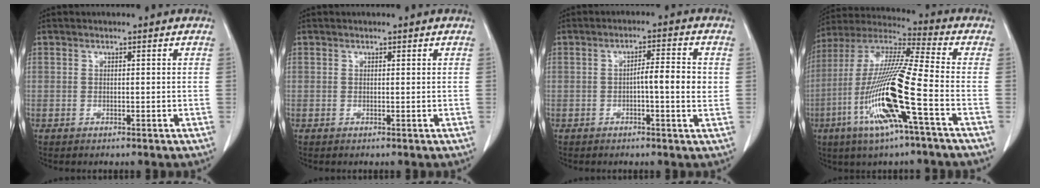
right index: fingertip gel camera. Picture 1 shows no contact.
{"total": 0.0}
{"total": 5.2, "force": [-0.2, 0.6, 5.2], "torque": [-0.079, 0.006, -0.006]}
{"total": 17.9, "force": [-6.1, 0.0, 16.8], "torque": [-0.345, -0.015, -0.123]}